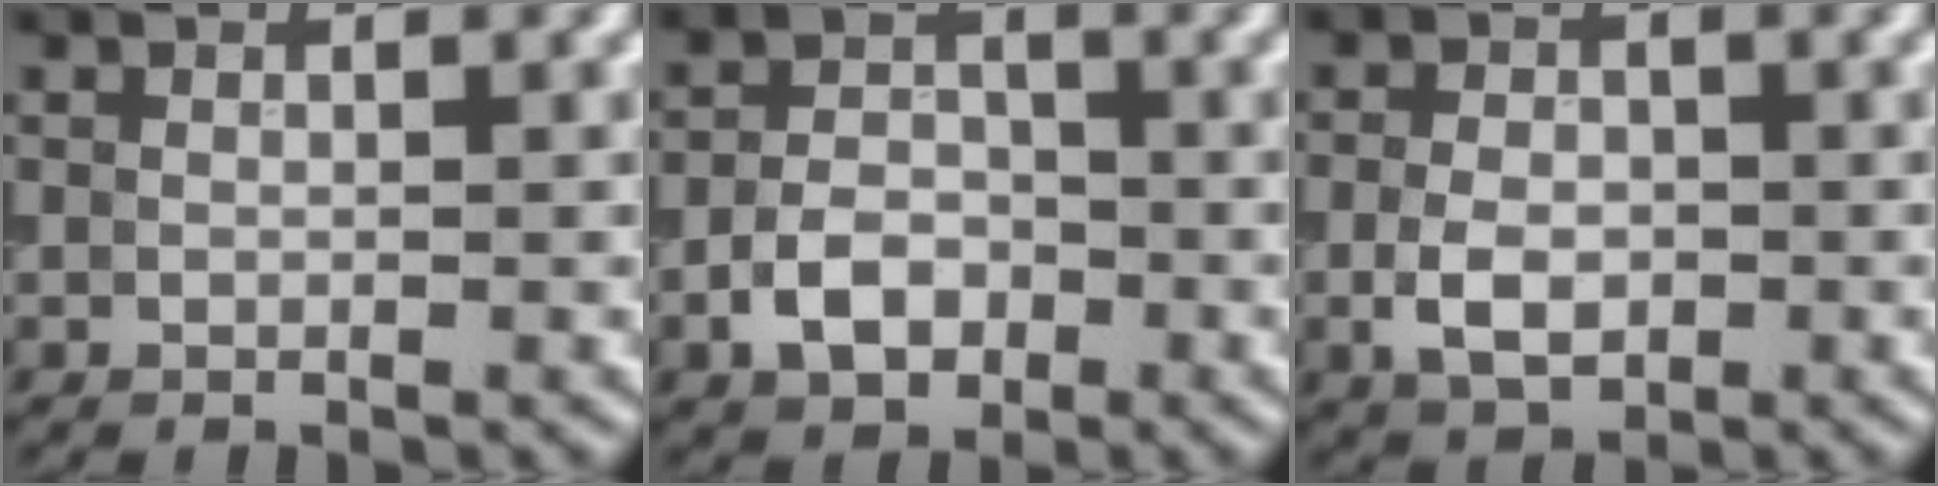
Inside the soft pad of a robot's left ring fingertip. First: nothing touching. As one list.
[{"total": 3.8, "force": [-1.7, 2.6, 2.3], "torque": [-0.036, 0.004, -0.036]}, {"total": 3.5, "force": [-0.9, 2.3, 2.4], "torque": [-0.049, -0.002, -0.021]}]